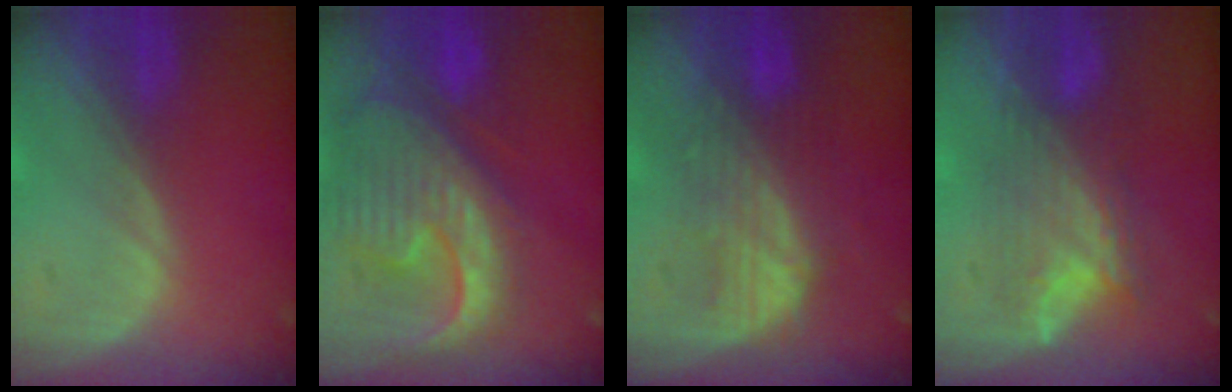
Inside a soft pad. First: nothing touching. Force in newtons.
{"total": 12.8, "press": 11.0, "slide": 6.6}
{"total": 7.2, "press": 7.0, "slide": 1.5}
{"total": 7.0, "press": 6.8, "slide": 1.7}